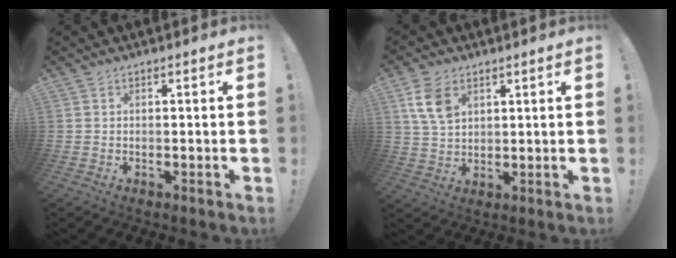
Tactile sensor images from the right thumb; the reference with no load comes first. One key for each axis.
{"total": 9.1, "fx": 4.2, "fy": 6.0, "fz": 5.4, "tx": -0.101, "ty": -0.008, "tz": 0.083}